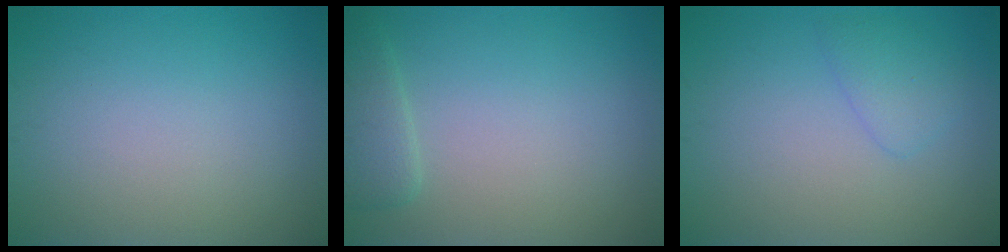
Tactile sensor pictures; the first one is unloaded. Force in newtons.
{"total": 2.1, "press": 2.1, "slide": 0.2}
{"total": 1.8, "press": 1.8, "slide": 0.1}